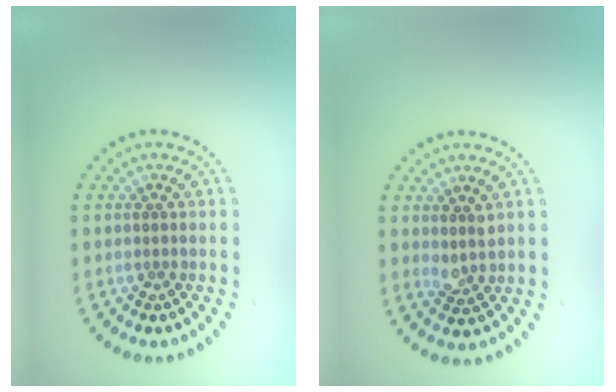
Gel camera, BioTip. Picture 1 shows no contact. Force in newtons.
{"total": 1.7, "press": 1.5, "slide": 0.8}